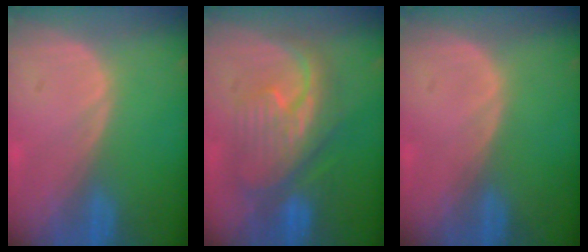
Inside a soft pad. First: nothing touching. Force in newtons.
{"total": 9.1, "press": 9.0, "slide": 0.6}
{"total": 0.0}